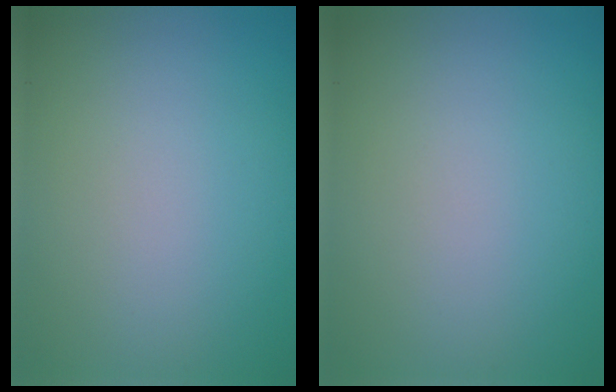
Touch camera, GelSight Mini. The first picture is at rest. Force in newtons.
{"total": 0.0}